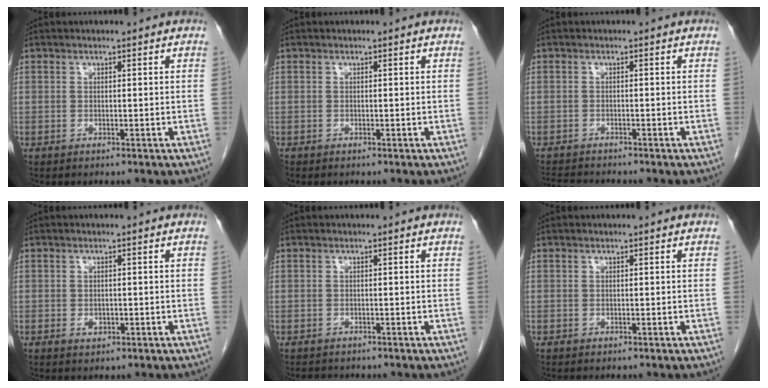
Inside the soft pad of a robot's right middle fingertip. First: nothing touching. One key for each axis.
{"total": 0.0}
{"total": 3.6, "fx": -3.5, "fy": 0.2, "fz": 0.7, "tx": -0.011, "ty": -0.015, "tz": -0.060}
{"total": 1.3, "fx": -0.4, "fy": 0.9, "fz": 0.8, "tx": -0.014, "ty": 0.001, "tz": 0.000}
{"total": 1.1, "fx": -1.0, "fy": 0.5, "fz": 0.1, "tx": -0.008, "ty": -0.002, "tz": -0.016}
{"total": 0.0}